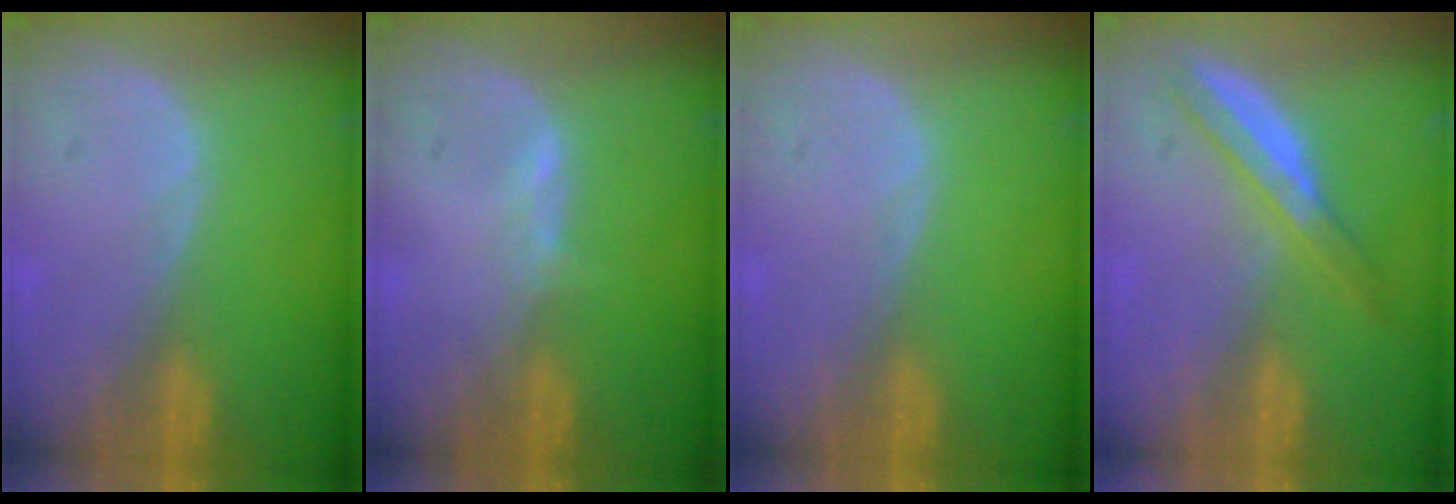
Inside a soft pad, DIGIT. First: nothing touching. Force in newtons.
{"total": 1.1, "press": 1.1, "slide": 0.3}
{"total": 0.0}
{"total": 5.1, "press": 4.8, "slide": 1.7}